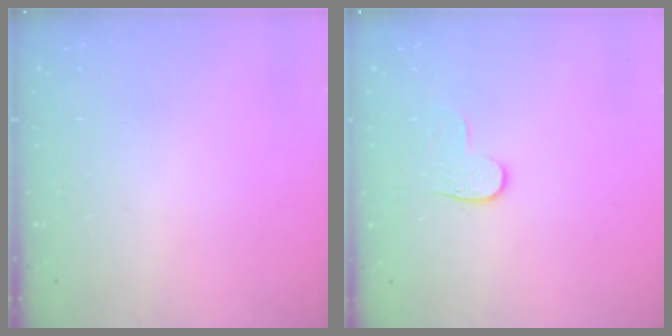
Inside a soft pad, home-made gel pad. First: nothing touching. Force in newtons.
{"total": 3.6, "press": 3.6, "slide": 0.4}